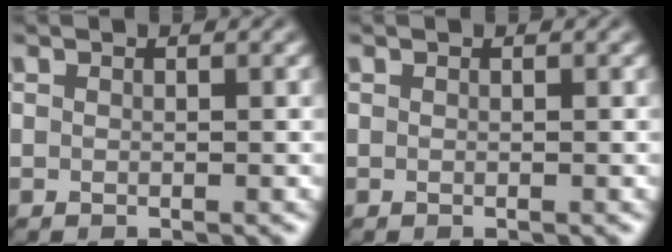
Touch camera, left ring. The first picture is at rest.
{"total": 0.0}